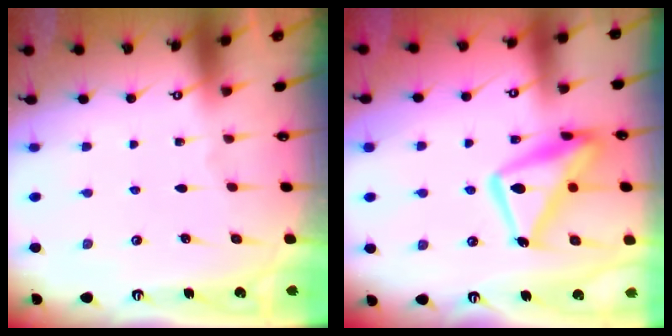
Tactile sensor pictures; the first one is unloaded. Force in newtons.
{"total": 15.8, "press": 15.8, "slide": 1.3}